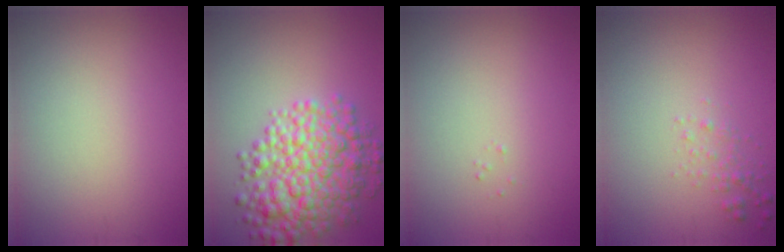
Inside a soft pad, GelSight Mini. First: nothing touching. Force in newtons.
{"total": 7.5, "press": 7.5, "slide": 0.1}
{"total": 0.0}
{"total": 1.1, "press": 1.1, "slide": 0.1}